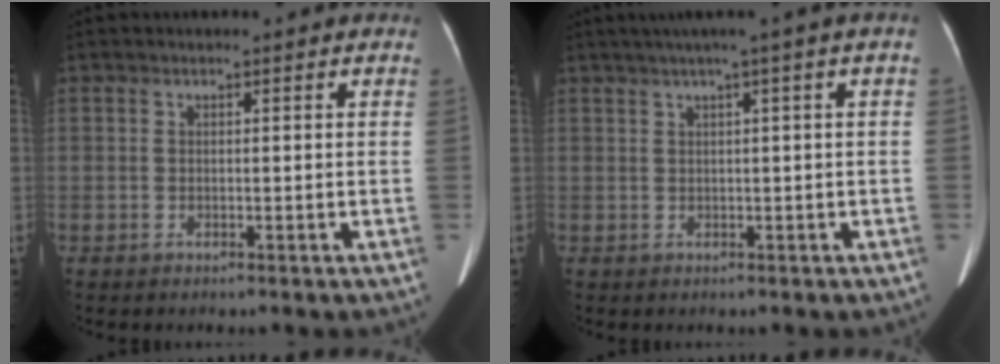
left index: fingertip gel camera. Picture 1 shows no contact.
{"total": 4.4, "force": [2.1, -0.9, 3.7], "torque": [-0.065, 0.019, 0.039]}